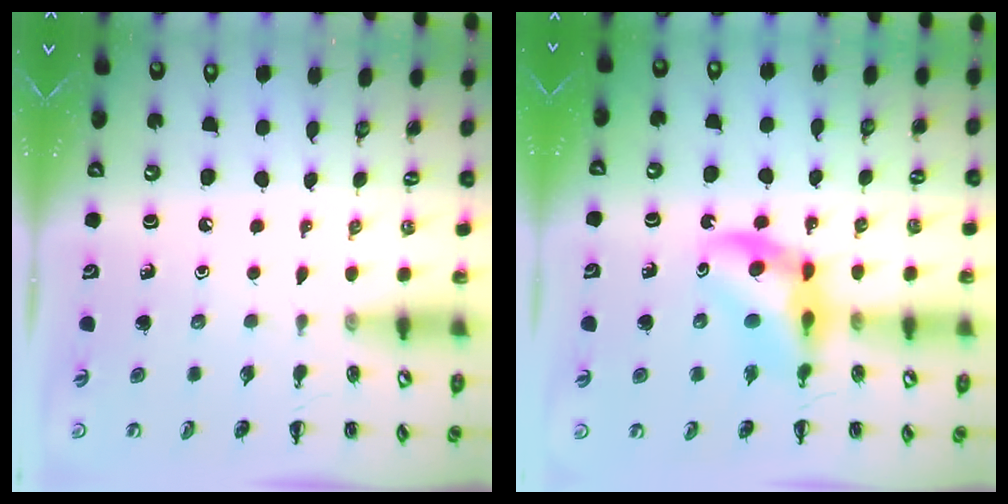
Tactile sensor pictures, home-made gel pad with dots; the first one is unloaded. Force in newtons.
{"total": 8.7, "press": 8.2, "slide": 2.8}